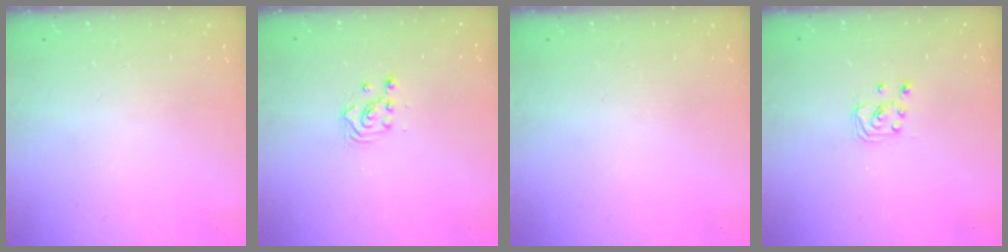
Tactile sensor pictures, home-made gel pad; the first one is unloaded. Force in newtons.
{"total": 2.3, "press": 2.3, "slide": 0.2}
{"total": 0.0}
{"total": 2.3, "press": 2.2, "slide": 0.3}